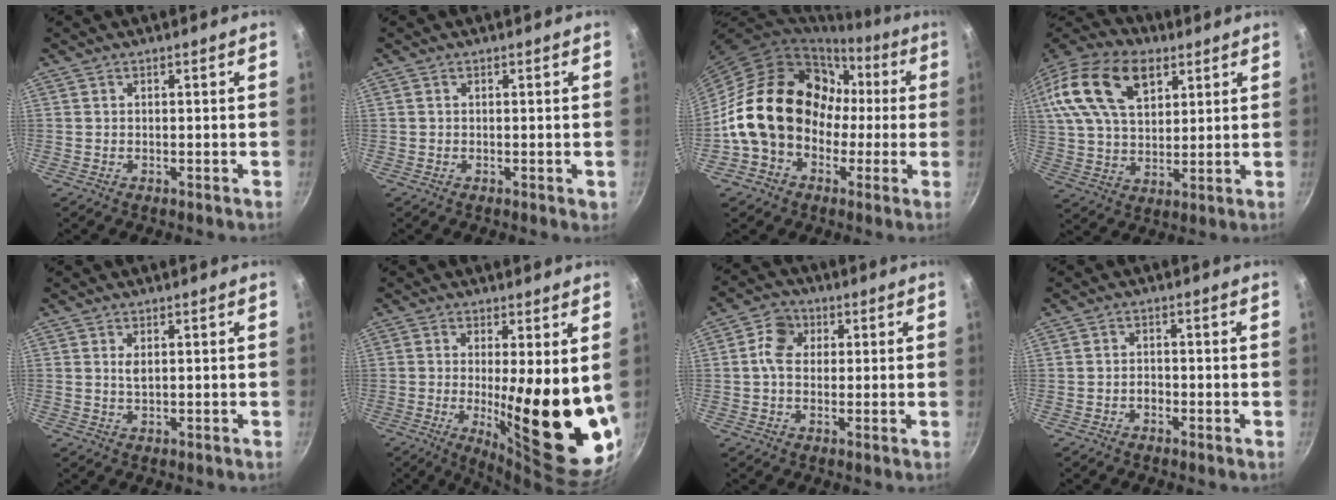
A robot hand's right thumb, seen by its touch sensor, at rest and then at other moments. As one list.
[{"total": 1.1, "force": [0.1, 0.7, 0.9], "torque": [-0.007, 0.000, 0.003]}, {"total": 17.8, "force": [-1.0, 14.4, 10.4], "torque": [-0.130, 0.057, -0.018]}, {"total": 22.7, "force": [9.6, 13.7, 15.3], "torque": [-0.293, 0.008, 0.167]}, {"total": 1.6, "force": [0.6, 0.7, 1.3], "torque": [-0.026, -0.003, 0.012]}, {"total": 17.9, "force": [-0.3, 4.7, 17.3], "torque": [-0.221, -0.041, 0.007]}, {"total": 6.2, "force": [1.0, 5.0, 3.6], "torque": [-0.039, 0.010, 0.005]}, {"total": 1.4, "force": [-0.8, 0.9, 0.6], "torque": [-0.004, 0.011, -0.013]}]